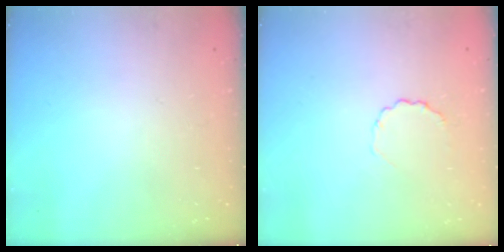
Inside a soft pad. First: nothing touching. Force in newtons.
{"total": 2.6, "press": 2.3, "slide": 1.0}